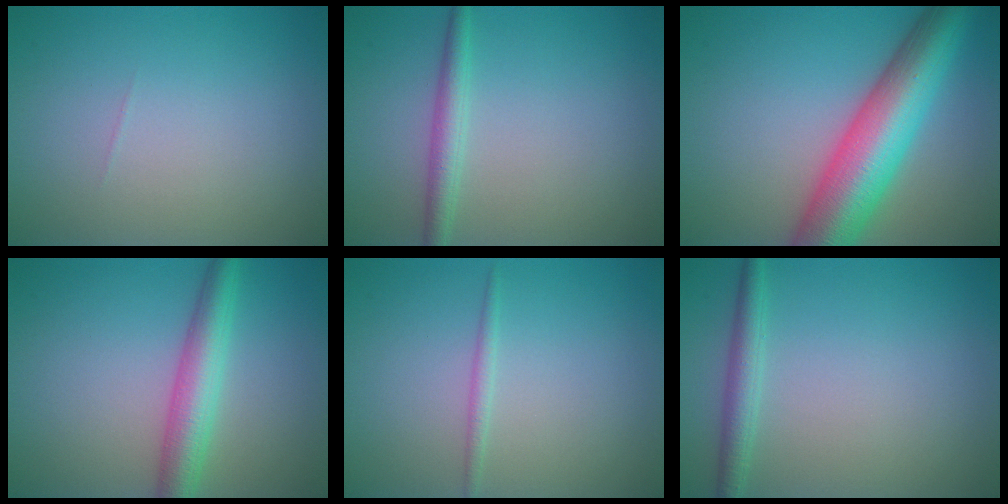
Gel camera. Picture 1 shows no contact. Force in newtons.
{"total": 2.2, "press": 2.2, "slide": 0.1}
{"total": 10.5, "press": 10.5, "slide": 0.3}
{"total": 4.5, "press": 4.5, "slide": 0.1}
{"total": 0.9, "press": 0.9, "slide": 0.0}
{"total": 2.2, "press": 2.2, "slide": 0.1}